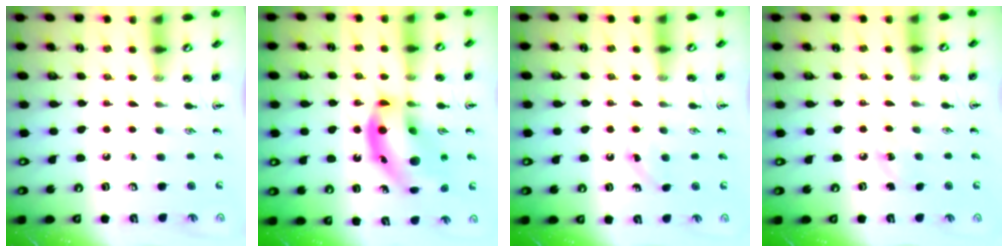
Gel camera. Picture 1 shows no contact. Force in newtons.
{"total": 17.3, "press": 16.7, "slide": 4.8}
{"total": 2.8, "press": 2.6, "slide": 0.9}
{"total": 5.1, "press": 4.9, "slide": 1.5}